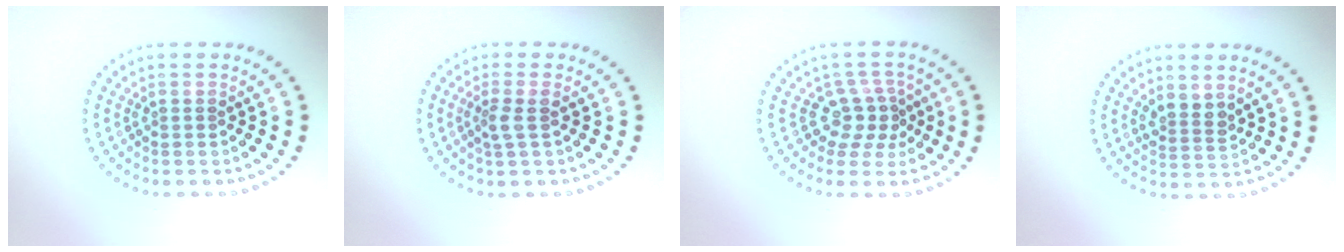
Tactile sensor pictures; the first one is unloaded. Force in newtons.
{"total": 1.8, "press": 1.6, "slide": 0.8}
{"total": 3.0, "press": 2.2, "slide": 2.0}
{"total": 2.0, "press": 1.7, "slide": 1.2}